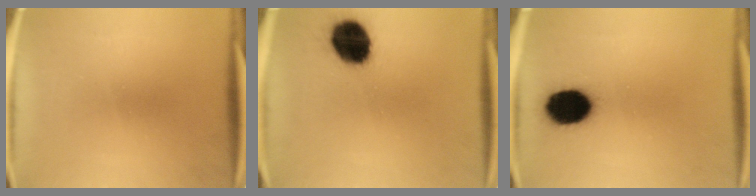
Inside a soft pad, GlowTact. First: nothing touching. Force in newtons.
{"total": 14.5}
{"total": 13.0}